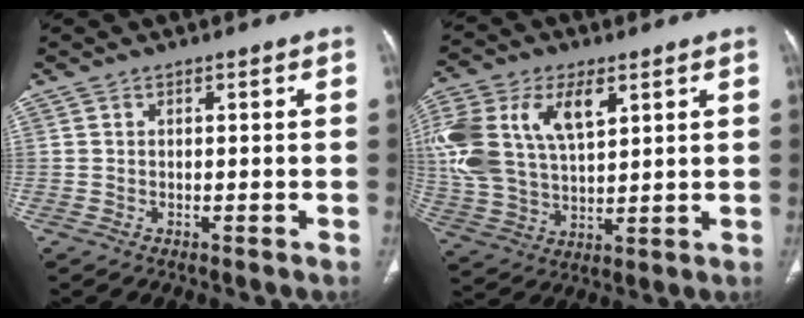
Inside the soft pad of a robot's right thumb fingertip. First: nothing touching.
{"total": 21.2, "force": [7.2, 12.4, 15.6], "torque": [-0.350, 0.009, 0.136]}